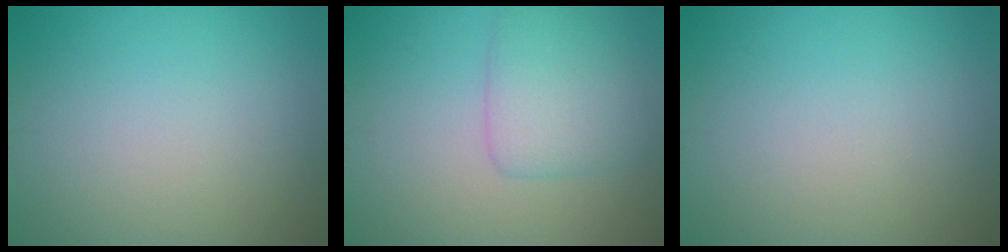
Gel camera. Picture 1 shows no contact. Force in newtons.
{"total": 3.4, "press": 3.4, "slide": 0.1}
{"total": 0.0}